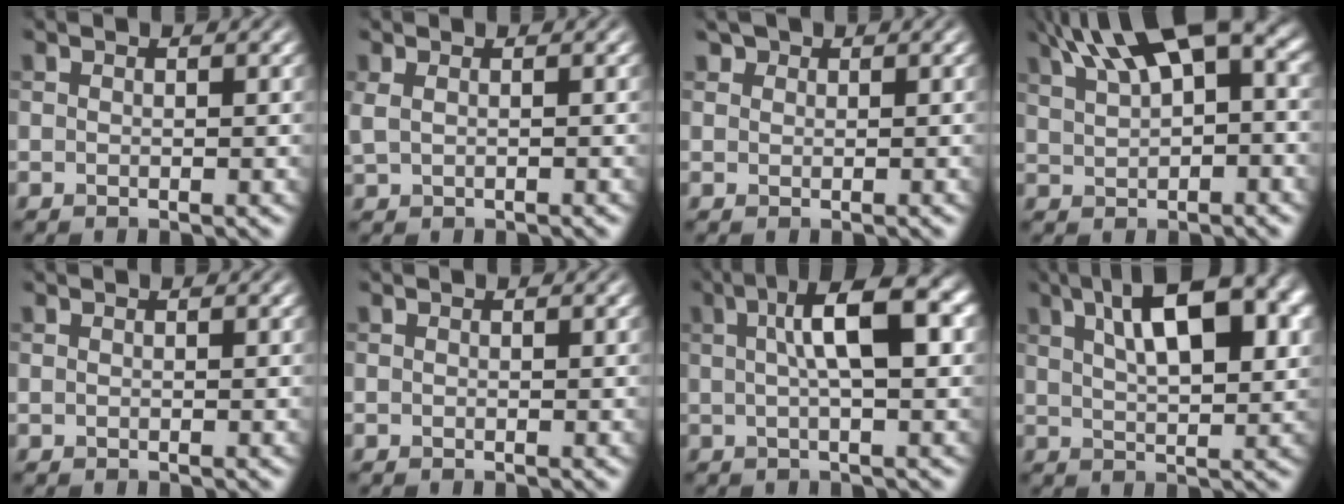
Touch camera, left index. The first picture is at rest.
{"total": 1.2, "force": [0.5, 0.5, 1.0], "torque": [-0.023, 0.002, 0.010]}
{"total": 1.8, "force": [1.2, 1.1, 0.6], "torque": [-0.012, 0.001, 0.014]}
{"total": 11.8, "force": [5.6, 4.8, 9.2], "torque": [-0.165, 0.025, 0.093]}
{"total": 0.0}
{"total": 0.0}
{"total": 7.5, "force": [1.9, 1.9, 7.0], "torque": [-0.106, 0.019, 0.023]}
{"total": 12.5, "force": [5.5, 4.7, 10.2], "torque": [-0.146, 0.017, 0.077]}